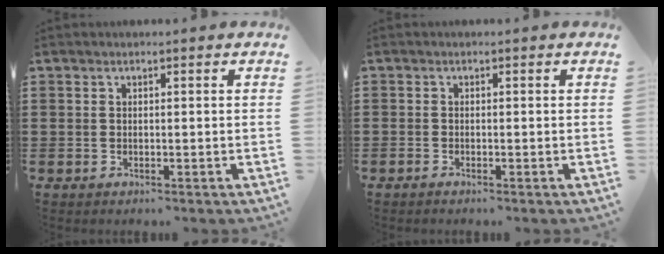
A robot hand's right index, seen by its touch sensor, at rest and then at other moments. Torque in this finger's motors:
{"motor_torque": [0.14, -0.07, 0.06, 0.01]}